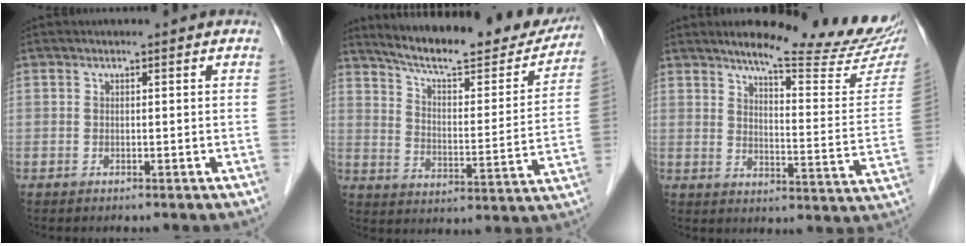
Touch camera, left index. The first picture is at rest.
{"total": 21.6, "force": [19.5, 3.8, 8.5], "torque": [-0.122, -0.029, 0.264]}
{"total": 18.9, "force": [16.7, 1.4, 8.8], "torque": [-0.110, -0.067, 0.204]}